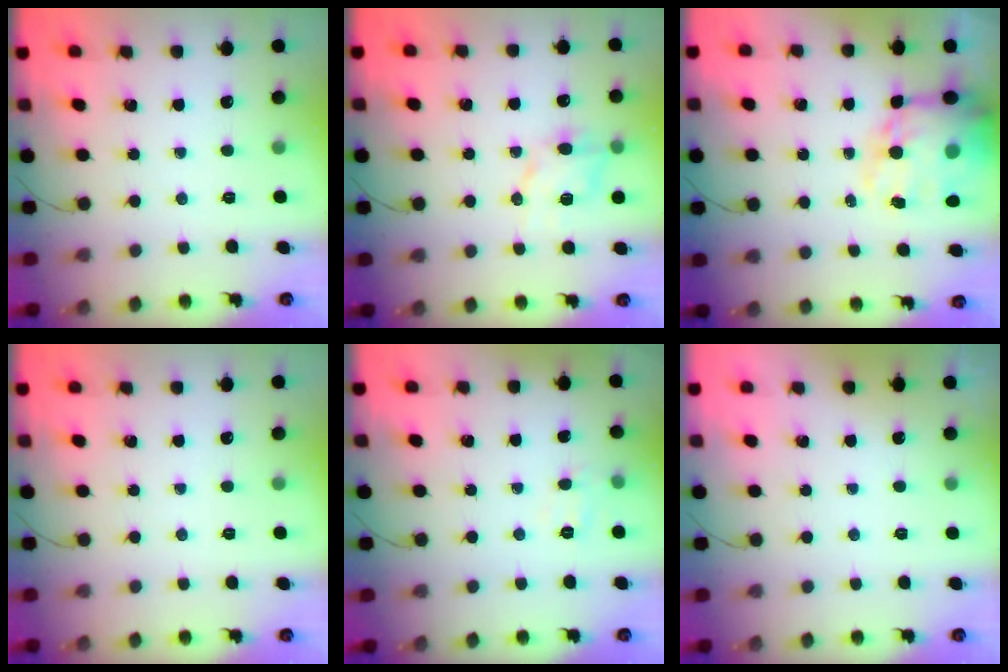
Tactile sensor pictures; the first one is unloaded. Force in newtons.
{"total": 7.5, "press": 7.4, "slide": 1.1}
{"total": 19.7, "press": 19.2, "slide": 4.4}
{"total": 0.0}
{"total": 5.9, "press": 5.8, "slide": 1.4}
{"total": 1.6, "press": 1.6, "slide": 0.2}